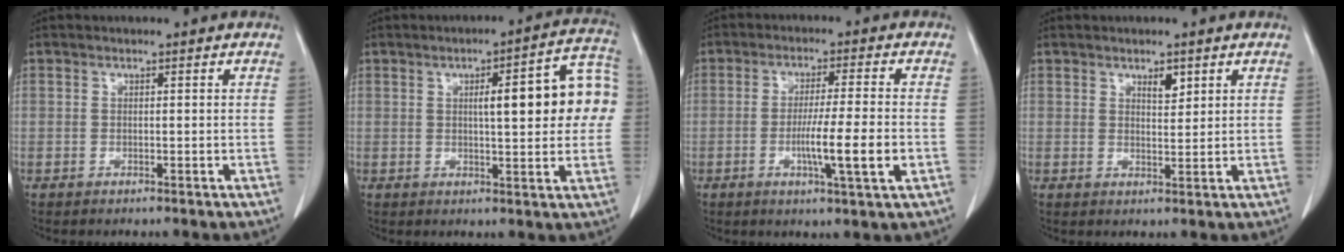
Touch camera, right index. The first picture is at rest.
{"total": 12.6, "force": [1.6, 2.4, 12.2], "torque": [-0.151, 0.035, 0.016]}
{"total": 8.5, "force": [-2.2, -0.5, 8.1], "torque": [-0.137, -0.015, -0.040]}
{"total": 2.3, "force": [1.4, 0.9, 1.6], "torque": [-0.027, -0.004, 0.026]}